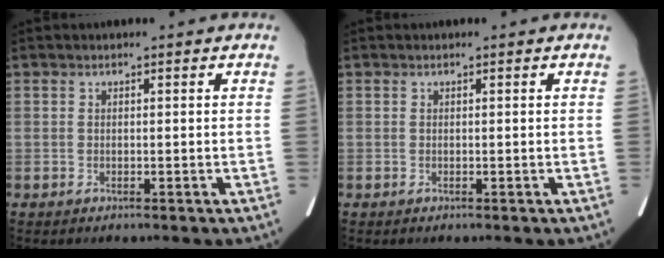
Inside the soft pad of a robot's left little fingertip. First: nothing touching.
{"total": 0.0}